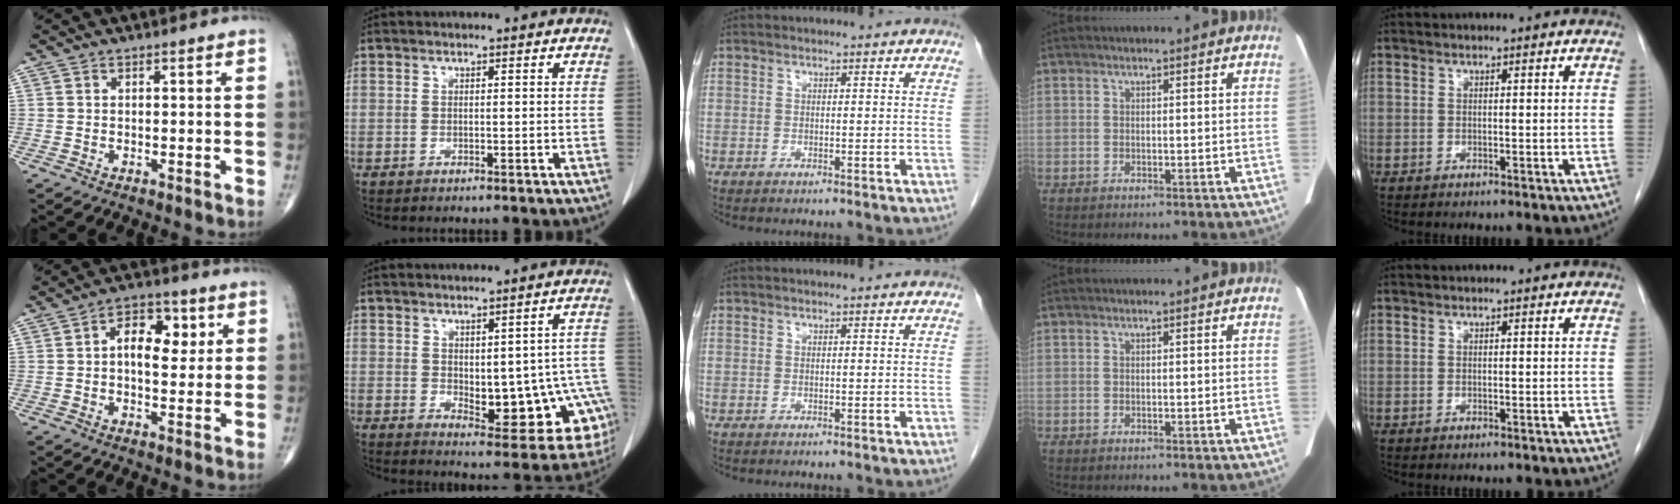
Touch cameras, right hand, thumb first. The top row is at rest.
{"thumb": {"total": 8.9, "force": [1.6, 5.4, 7.0], "torque": [-0.079, 0.009, 0.020]}, "index": {"total": 14.2, "force": [-2.6, 6.1, 12.6], "torque": [-0.117, 0.015, -0.011]}}